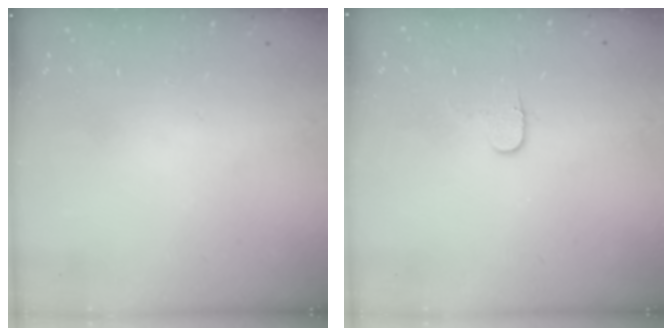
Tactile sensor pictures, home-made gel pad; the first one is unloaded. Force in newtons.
{"total": 5.5, "press": 5.4, "slide": 0.5}